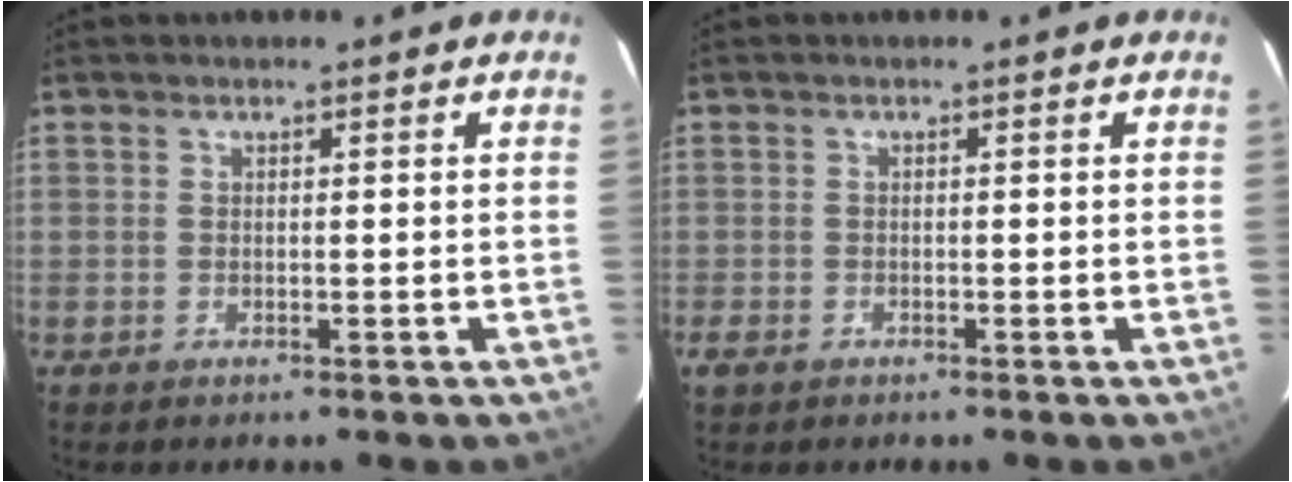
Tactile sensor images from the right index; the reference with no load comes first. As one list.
[{"total": 1.8, "force": [-1.0, 1.4, 0.5], "torque": [-0.013, -0.001, -0.020]}]